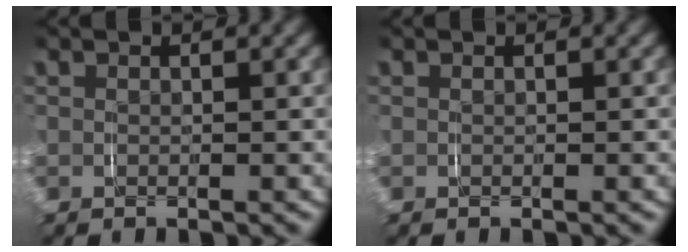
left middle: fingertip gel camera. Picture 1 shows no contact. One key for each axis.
{"total": 0.0}